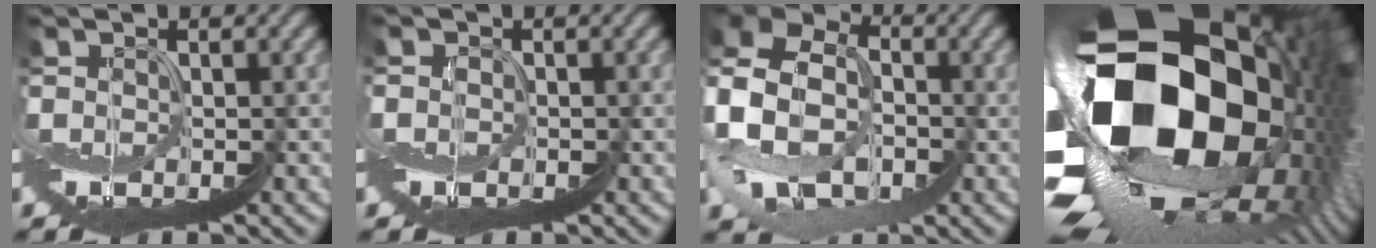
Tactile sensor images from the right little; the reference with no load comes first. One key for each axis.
{"total": 1.3, "fx": -0.4, "fy": 1.1, "fz": 0.6, "tx": 0.012, "ty": 0.003, "tz": -0.009}
{"total": 9.3, "fx": -1.4, "fy": 7.6, "fz": 5.2, "tx": -0.131, "ty": 0.002, "tz": -0.041}
{"total": 17.1, "fx": -0.9, "fy": 11.7, "fz": 12.4, "tx": -0.215, "ty": -0.040, "tz": -0.025}